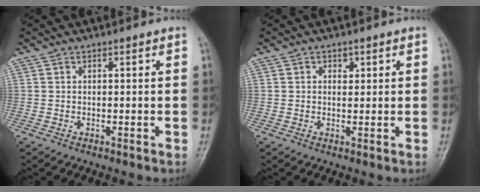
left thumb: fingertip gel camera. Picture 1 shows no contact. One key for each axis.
{"total": 1.6, "fx": 0.6, "fy": 1.2, "fz": 0.8, "tx": -0.002, "ty": -0.001, "tz": 0.007}